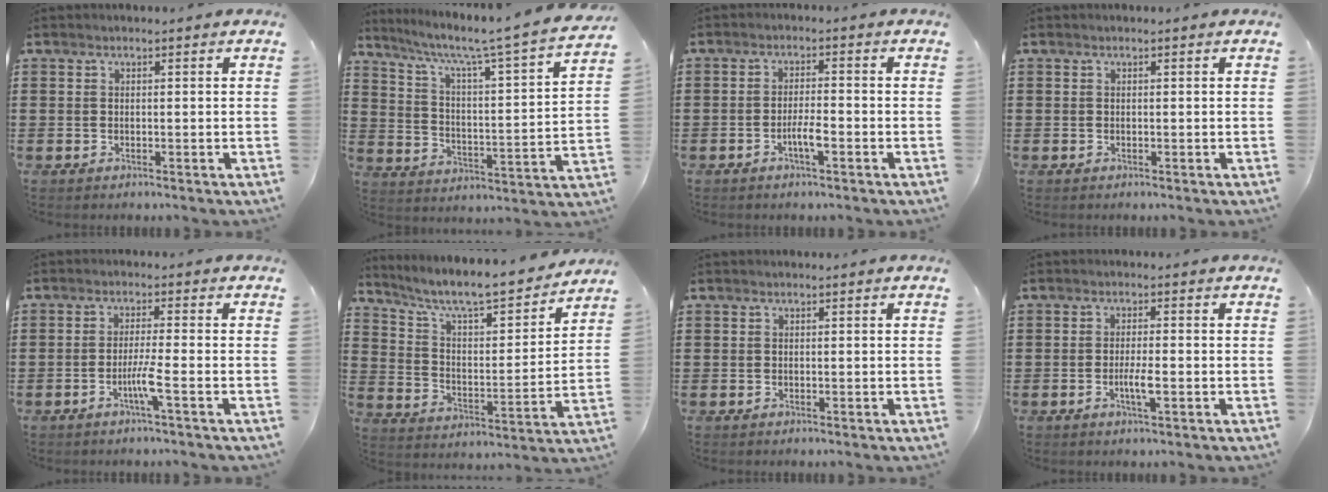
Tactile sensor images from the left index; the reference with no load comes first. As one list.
[{"total": 5.8, "force": [4.5, -0.3, 3.6], "torque": [-0.091, -0.044, 0.064]}, {"total": 3.3, "force": [-1.4, 0.6, 2.9], "torque": [-0.051, 0.004, -0.026]}, {"total": 0.0}, {"total": 3.9, "force": [-1.8, -0.5, 3.4], "torque": [-0.067, -0.010, -0.037]}, {"total": 8.0, "force": [7.0, 0.9, 3.8], "torque": [-0.094, -0.052, 0.113]}, {"total": 0.0}, {"total": 3.2, "force": [-0.9, 0.5, 3.1], "torque": [-0.053, 0.001, -0.016]}]